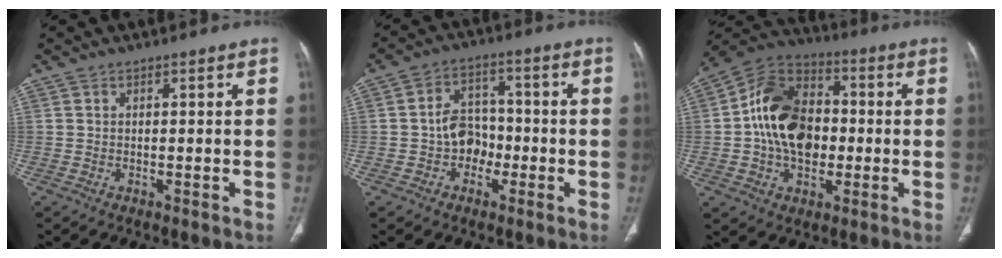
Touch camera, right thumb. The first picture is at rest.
{"total": 7.1, "force": [-1.8, 5.7, 3.8], "torque": [-0.032, 0.029, -0.038]}
{"total": 17.4, "force": [-0.4, 12.3, 12.3], "torque": [-0.186, 0.029, -0.012]}